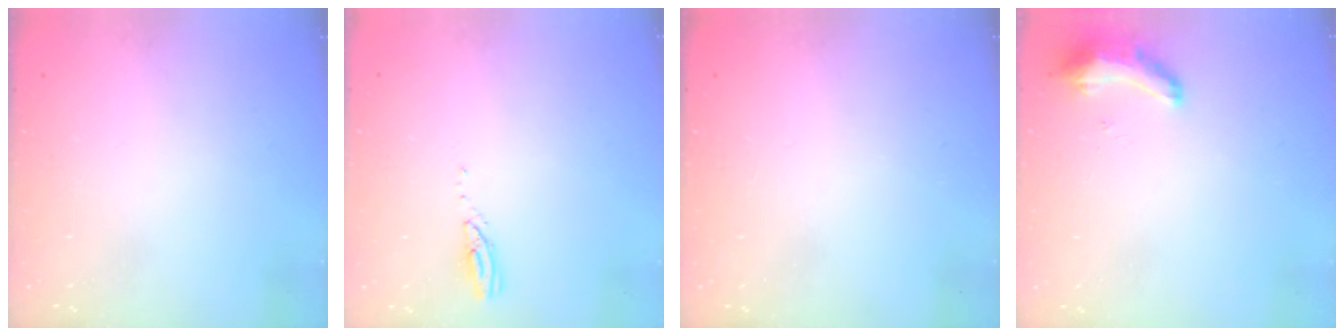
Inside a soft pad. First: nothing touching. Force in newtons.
{"total": 3.1, "press": 3.1, "slide": 0.1}
{"total": 0.0}
{"total": 8.8, "press": 8.7, "slide": 1.3}